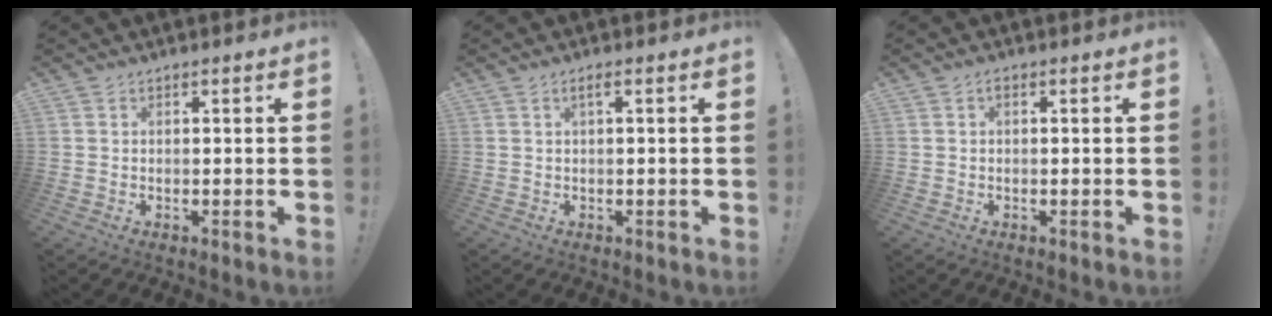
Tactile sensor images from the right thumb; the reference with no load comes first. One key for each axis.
{"total": 1.6, "fx": 0.2, "fy": -0.1, "fz": 1.6, "tx": -0.026, "ty": -0.001, "tz": 0.000}
{"total": 0.5, "fx": -0.2, "fy": 0.2, "fz": 0.4, "tx": -0.005, "ty": -0.001, "tz": -0.004}